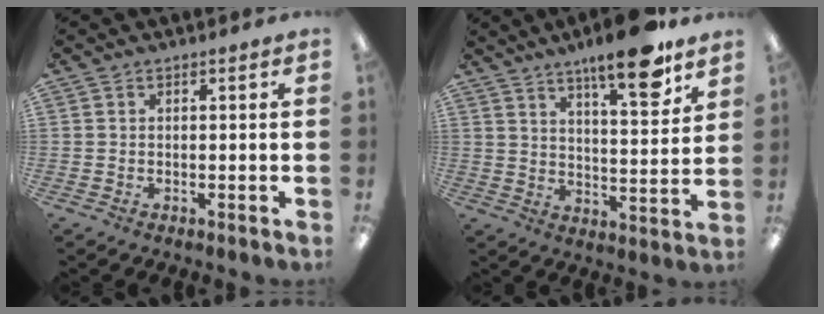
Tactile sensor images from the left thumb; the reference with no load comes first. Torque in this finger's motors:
{"motor_torque": [1.61, 1.02, 1.37, -1.13, 0.13]}